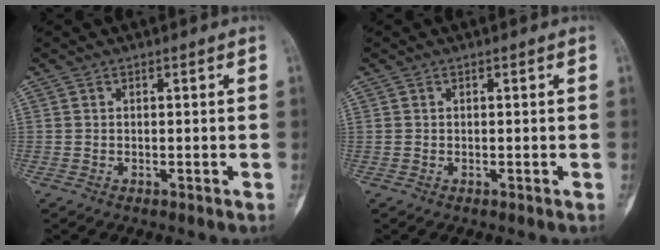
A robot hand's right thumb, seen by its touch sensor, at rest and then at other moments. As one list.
[{"total": 0.0}]